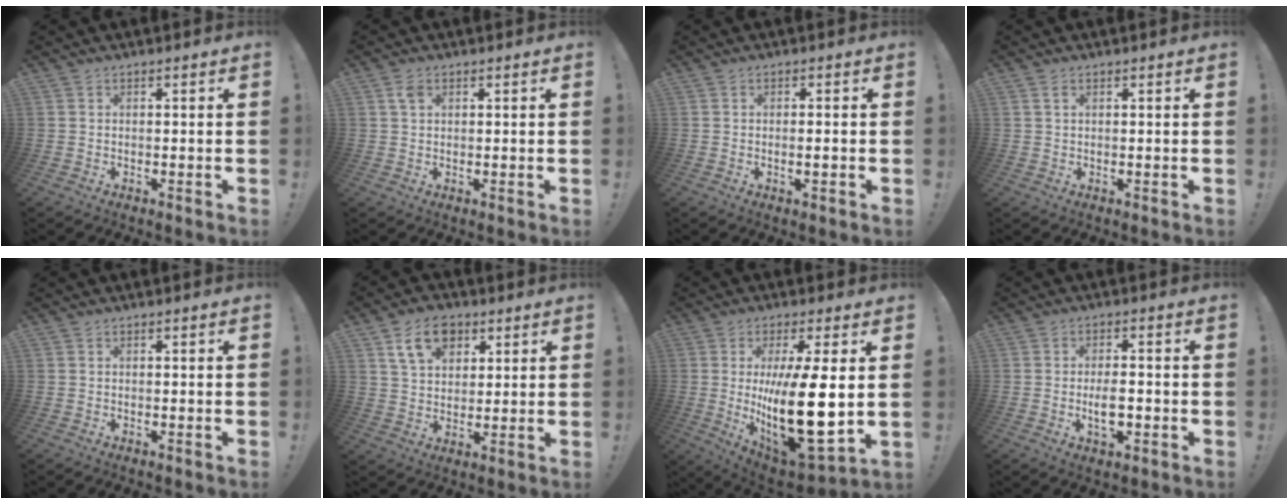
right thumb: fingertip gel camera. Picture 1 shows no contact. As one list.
[{"total": 2.7, "force": [1.2, 1.6, 1.7], "torque": [-0.027, 0.000, 0.020]}, {"total": 1.8, "force": [-0.5, 0.0, 1.7], "torque": [-0.029, 0.002, -0.010]}, {"total": 1.6, "force": [0.6, 0.8, 1.2], "torque": [-0.031, 0.005, 0.013]}, {"total": 0.0}, {"total": 11.5, "force": [5.8, 8.0, 5.9], "torque": [-0.092, -0.011, 0.111]}, {"total": 22.4, "force": [0.8, 8.4, 20.8], "torque": [-0.358, -0.031, 0.021]}, {"total": 5.4, "force": [-1.2, 2.6, 4.6], "torque": [-0.069, -0.003, -0.025]}]